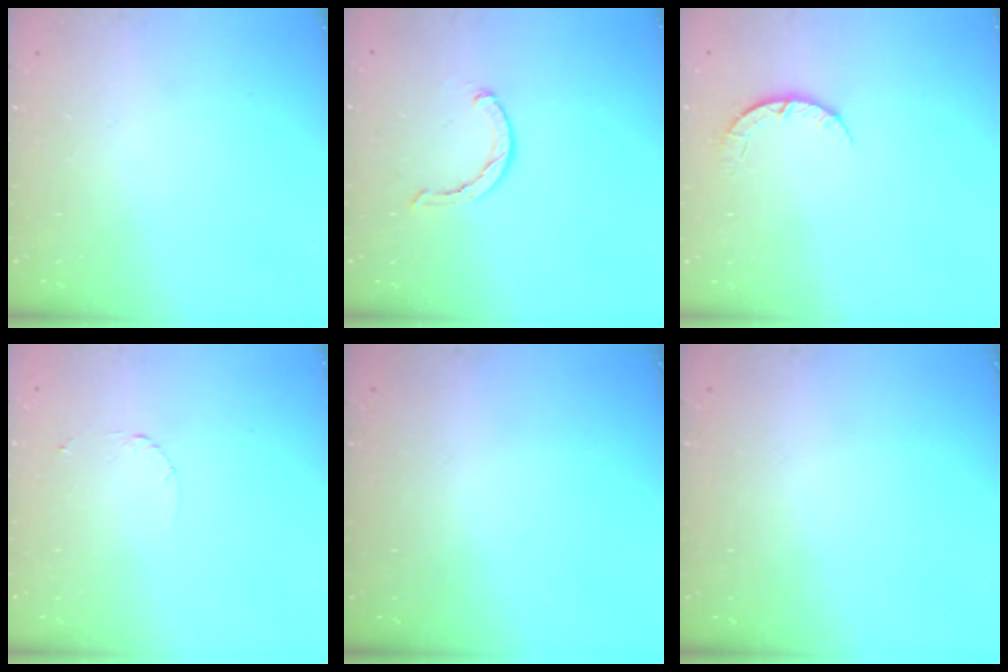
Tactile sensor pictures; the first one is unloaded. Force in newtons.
{"total": 1.8, "press": 1.8, "slide": 0.4}
{"total": 4.0, "press": 4.0, "slide": 0.5}
{"total": 1.6, "press": 1.6, "slide": 0.2}
{"total": 0.0}
{"total": 0.0}